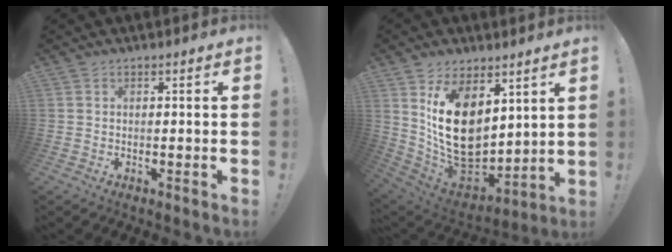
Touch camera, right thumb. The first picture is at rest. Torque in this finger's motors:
{"motor_torque": [0.05, 1.74, 1.36, 1.06, 0.50]}